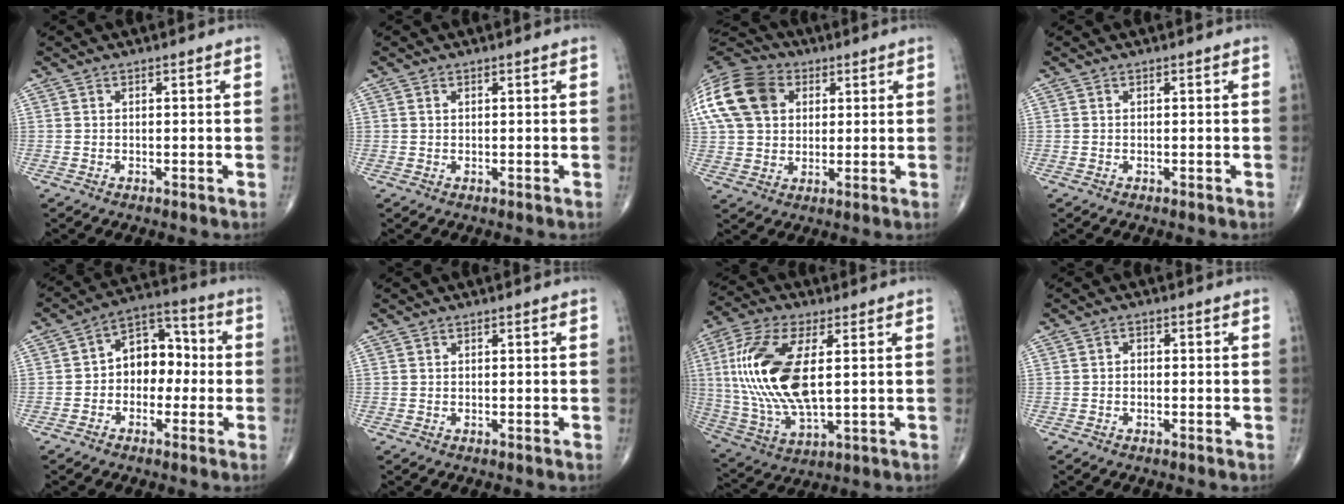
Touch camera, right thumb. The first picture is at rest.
{"total": 0.5, "force": [0.3, 0.4, 0.3], "torque": [-0.006, 0.000, 0.005]}
{"total": 23.7, "force": [7.5, 17.7, 13.9], "torque": [-0.329, 0.056, 0.143]}
{"total": 0.0}
{"total": 9.9, "force": [-0.7, 7.2, 6.8], "torque": [-0.064, 0.042, -0.026]}
{"total": 0.0}
{"total": 19.5, "force": [2.7, 8.6, 17.3], "torque": [-0.374, -0.011, 0.054]}
{"total": 1.0, "force": [-0.2, 0.8, 0.6], "torque": [-0.005, 0.004, -0.007]}